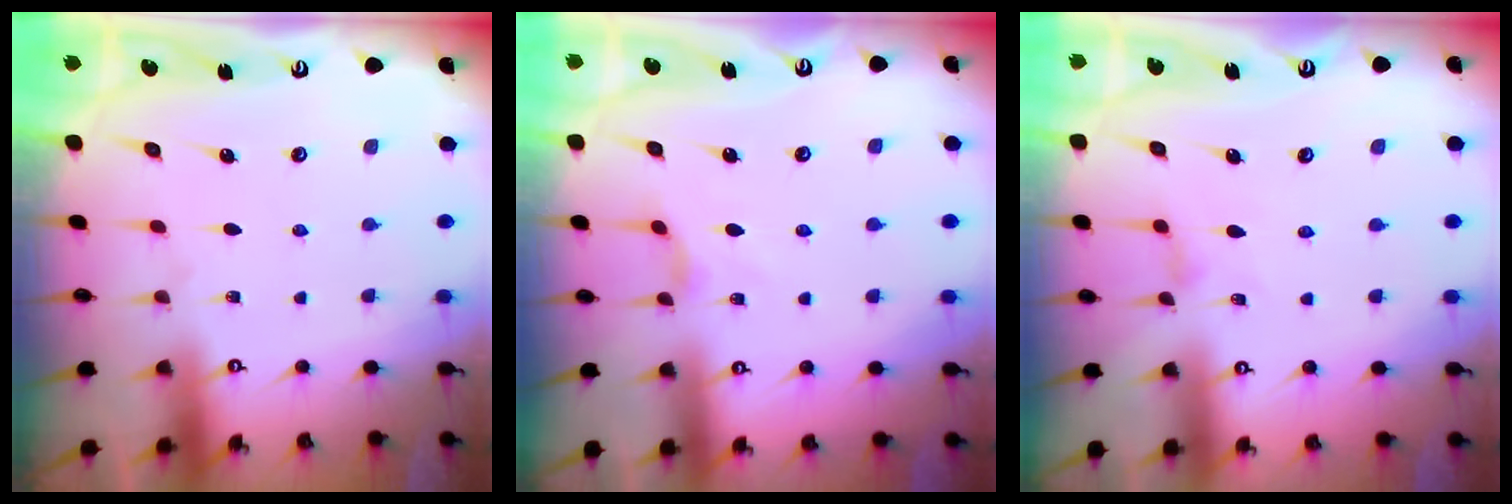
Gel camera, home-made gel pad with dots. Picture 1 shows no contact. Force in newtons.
{"total": 2.0, "press": 2.0, "slide": 0.3}
{"total": 2.3, "press": 2.2, "slide": 0.5}